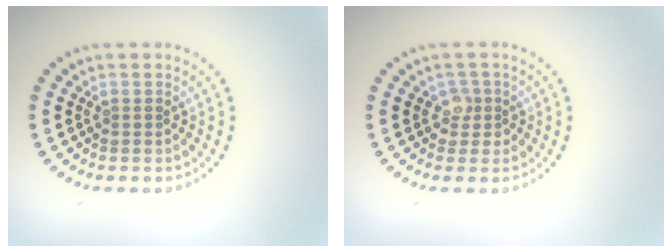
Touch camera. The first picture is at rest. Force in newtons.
{"total": 1.6, "press": 1.4, "slide": 0.9}